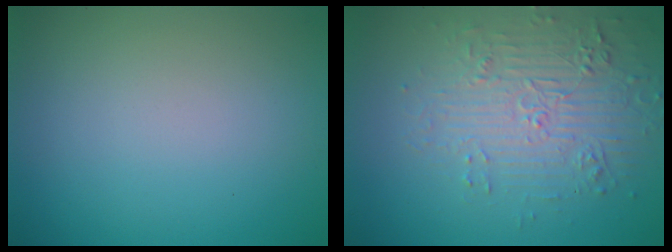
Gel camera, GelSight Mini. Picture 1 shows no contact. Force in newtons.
{"total": 4.2, "press": 3.8, "slide": 1.8}